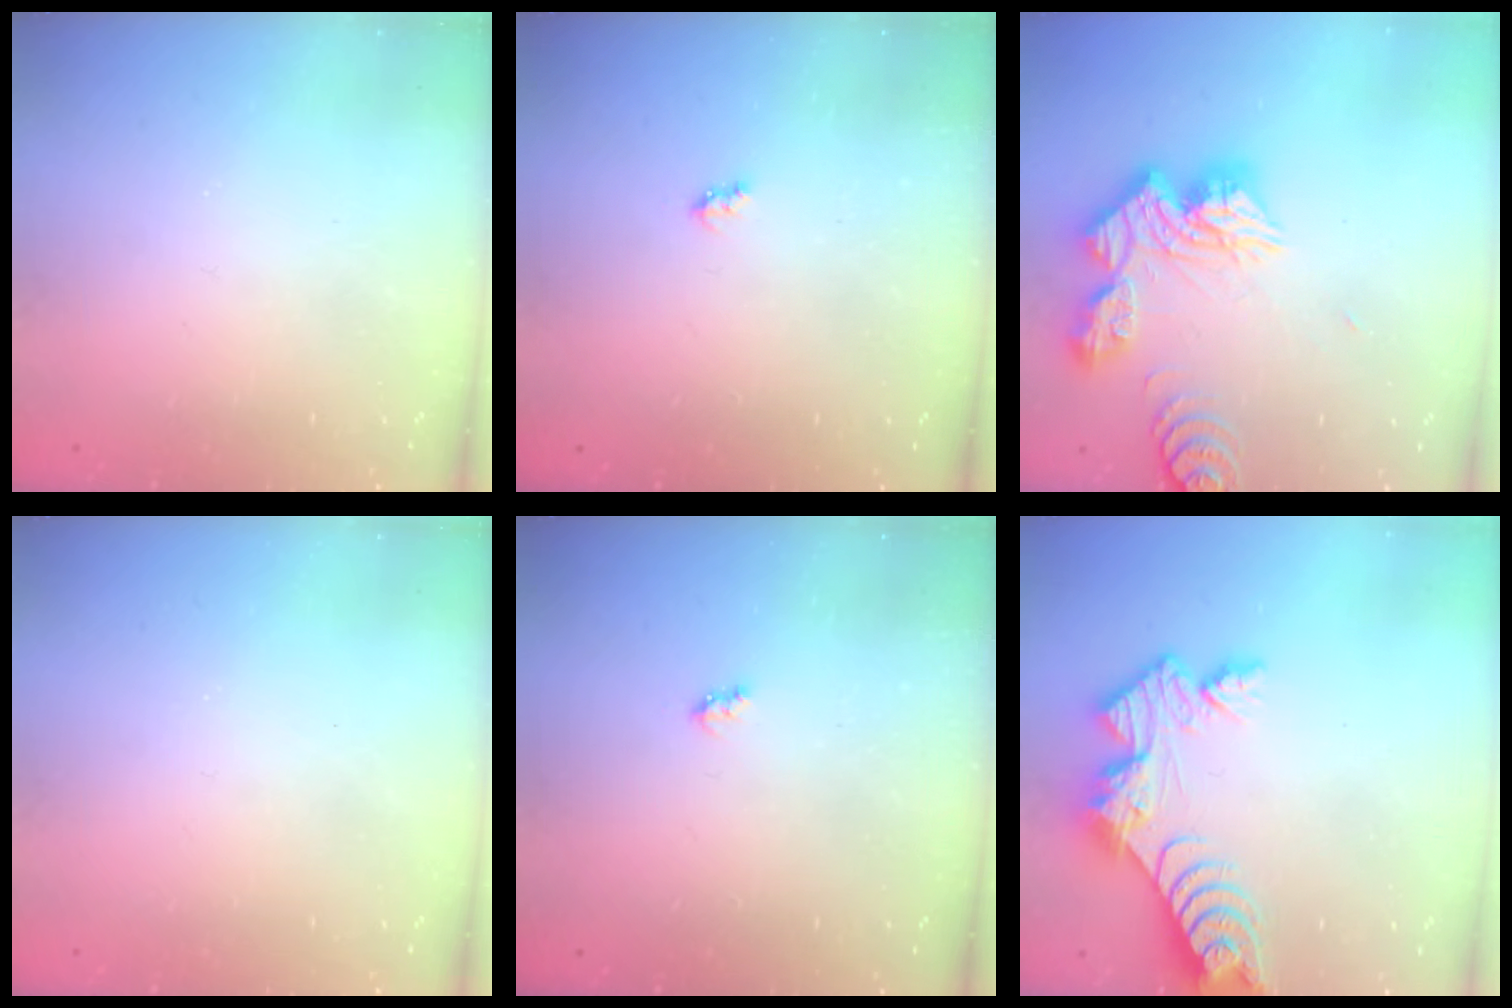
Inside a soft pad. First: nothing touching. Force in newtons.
{"total": 2.6, "press": 2.6, "slide": 0.4}
{"total": 19.6, "press": 19.5, "slide": 1.9}
{"total": 0.0}
{"total": 2.6, "press": 2.6, "slide": 0.4}
{"total": 11.3, "press": 11.3, "slide": 0.8}